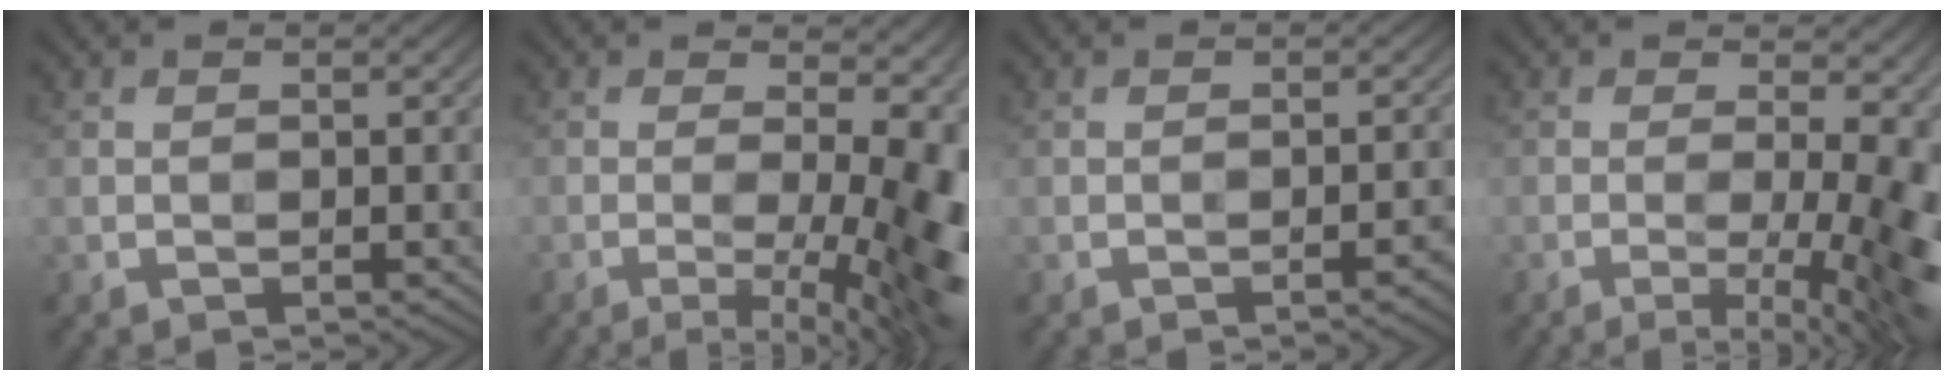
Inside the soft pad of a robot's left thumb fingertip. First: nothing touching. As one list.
[{"total": 14.6, "force": [-2.3, 4.6, 13.7], "torque": [-0.157, -0.001, -0.030]}, {"total": 1.7, "force": [-0.9, 0.2, 1.5], "torque": [-0.019, 0.006, -0.014]}, {"total": 13.0, "force": [-2.4, 4.0, 12.1], "torque": [-0.136, -0.003, -0.032]}]